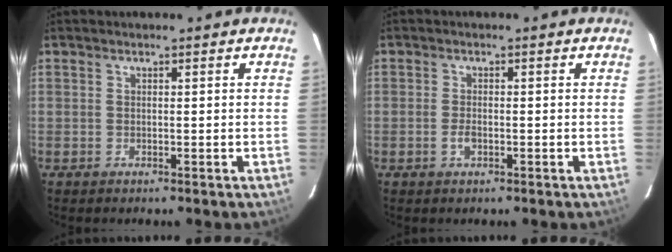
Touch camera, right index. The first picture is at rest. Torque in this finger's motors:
{"motor_torque": [0.32, 0.05, 0.14, 0.04]}